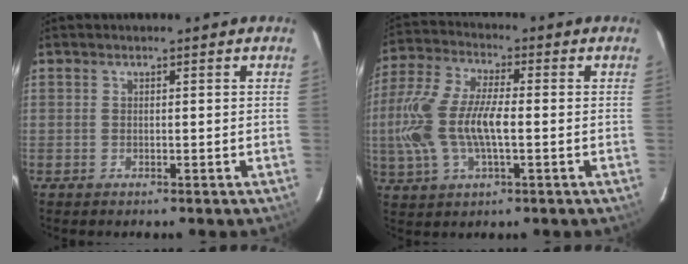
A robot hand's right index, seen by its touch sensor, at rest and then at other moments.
{"total": 15.3, "force": [-1.6, 6.2, 13.9], "torque": [-0.301, 0.004, -0.033]}